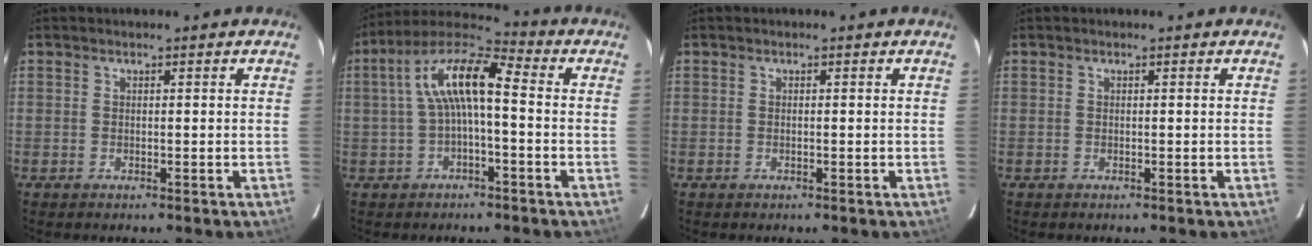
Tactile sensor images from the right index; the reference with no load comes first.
{"total": 10.6, "force": [-0.1, 3.1, 10.2], "torque": [-0.203, 0.027, -0.006]}
{"total": 0.0}
{"total": 0.0}